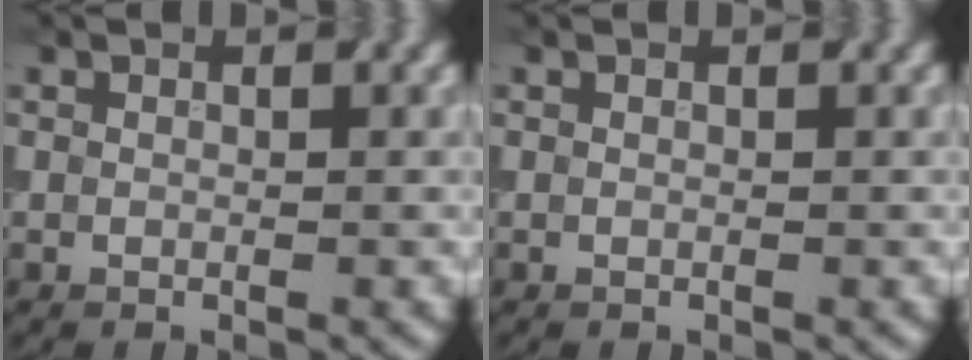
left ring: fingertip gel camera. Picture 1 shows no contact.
{"total": 0.0}